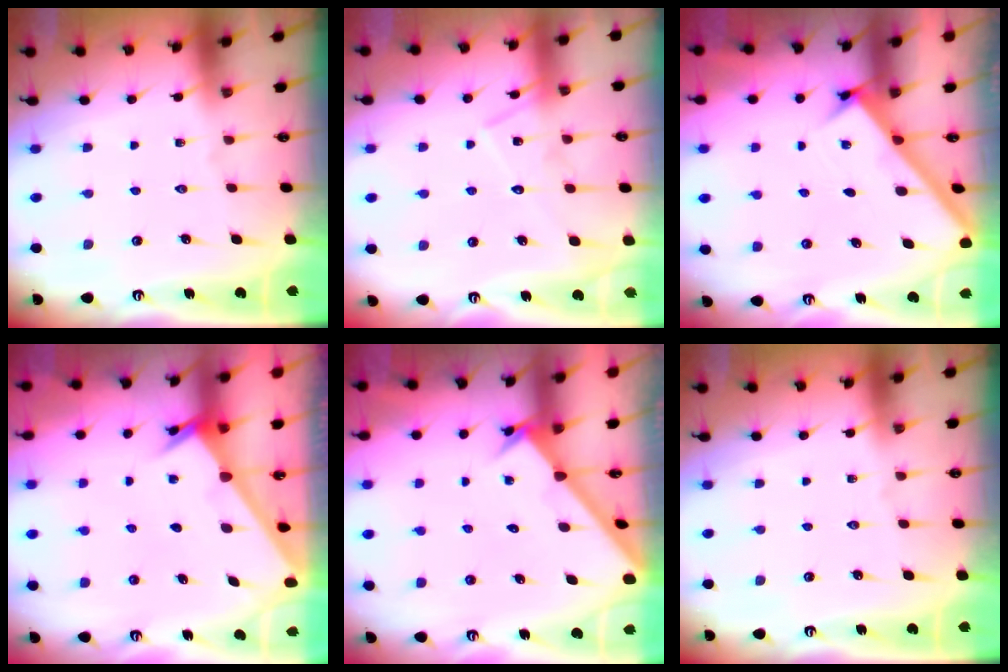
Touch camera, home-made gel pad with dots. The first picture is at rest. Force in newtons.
{"total": 11.5, "press": 11.5, "slide": 0.8}
{"total": 2.2, "press": 2.2, "slide": 0.2}
{"total": 2.5, "press": 2.5, "slide": 0.2}
{"total": 2.1, "press": 2.1, "slide": 0.2}
{"total": 0.0}